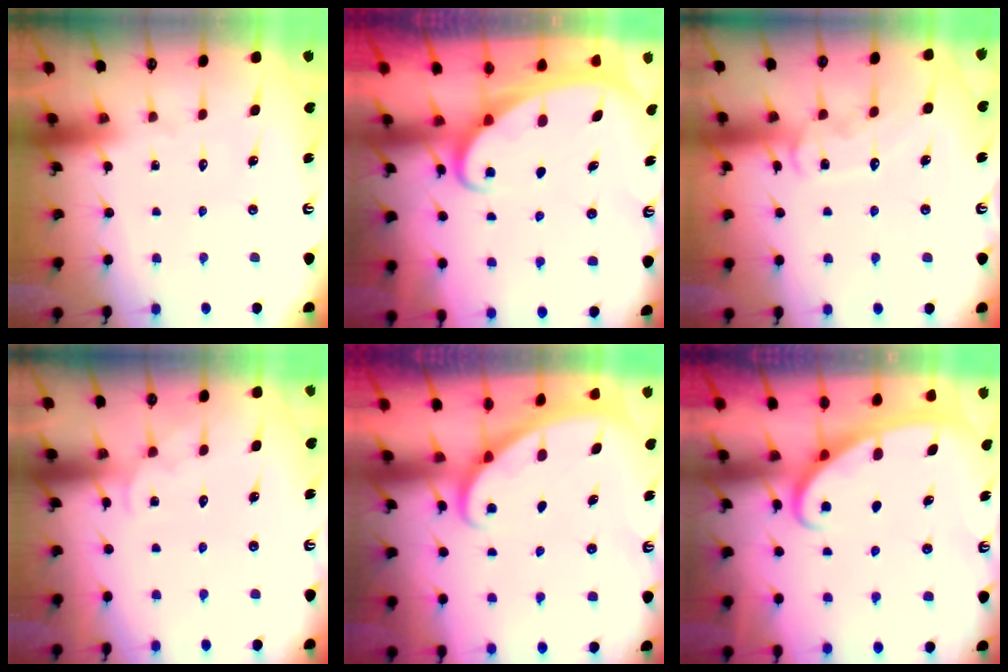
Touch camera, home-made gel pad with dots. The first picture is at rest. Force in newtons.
{"total": 2.1, "press": 2.1, "slide": 0.4}
{"total": 10.4, "press": 10.4, "slide": 0.6}
{"total": 2.5, "press": 2.5, "slide": 0.4}
{"total": 1.6, "press": 1.6, "slide": 0.0}
{"total": 2.6, "press": 2.6, "slide": 0.4}